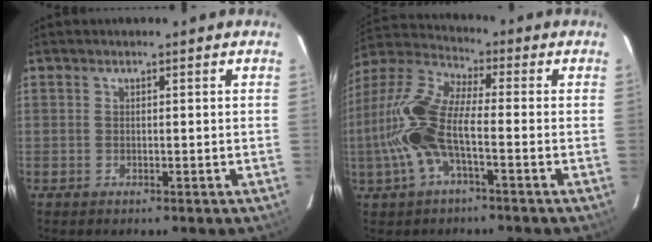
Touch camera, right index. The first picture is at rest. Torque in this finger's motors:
{"motor_torque": [1.46, -0.68, 1.05, 0.21]}